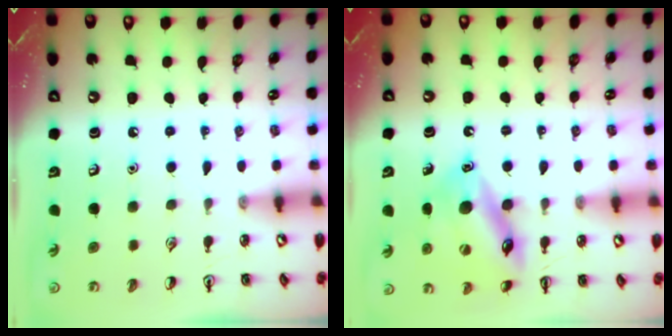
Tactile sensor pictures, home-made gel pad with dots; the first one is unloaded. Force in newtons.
{"total": 15.5, "press": 15.4, "slide": 2.1}